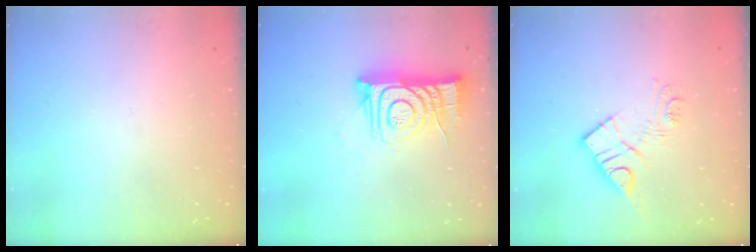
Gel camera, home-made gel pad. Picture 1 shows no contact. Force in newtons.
{"total": 13.3, "press": 13.2, "slide": 1.1}
{"total": 10.7, "press": 10.7, "slide": 0.5}